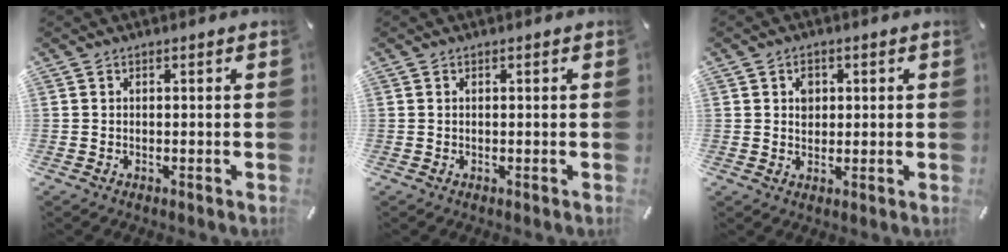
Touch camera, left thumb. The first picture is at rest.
{"total": 0.0}
{"total": 3.2, "force": [0.7, 2.8, 1.4], "torque": [-0.008, -0.003, 0.006]}